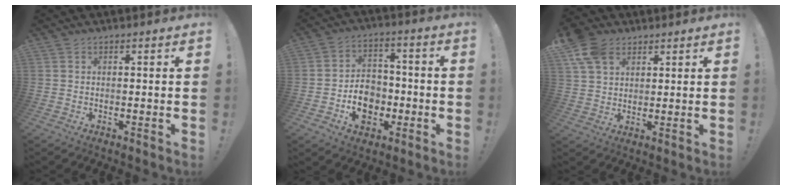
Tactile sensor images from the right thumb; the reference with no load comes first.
{"total": 11.1, "force": [-3.7, 8.9, 5.5], "torque": [-0.074, 0.022, -0.059]}
{"total": 9.4, "force": [5.0, 6.4, 4.9], "torque": [-0.091, -0.014, 0.096]}